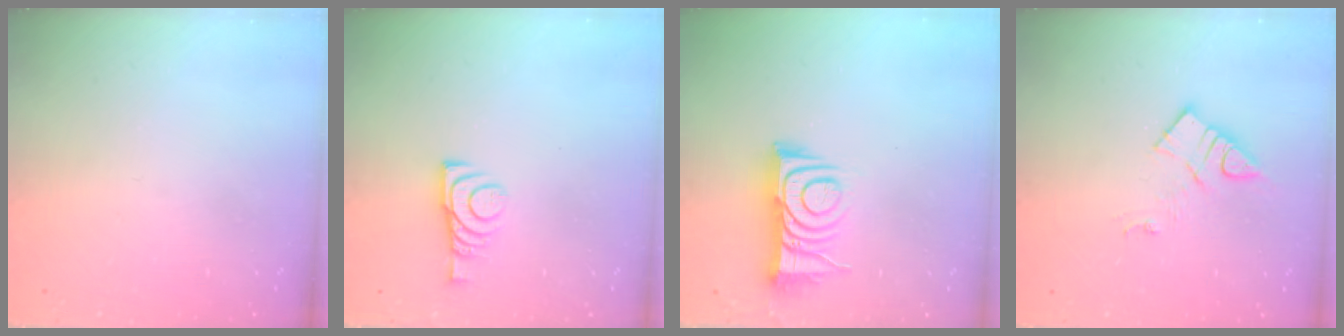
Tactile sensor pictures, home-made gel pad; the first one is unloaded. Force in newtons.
{"total": 6.4, "press": 6.4, "slide": 0.8}
{"total": 10.8, "press": 10.8, "slide": 0.2}
{"total": 8.5, "press": 8.5, "slide": 0.5}